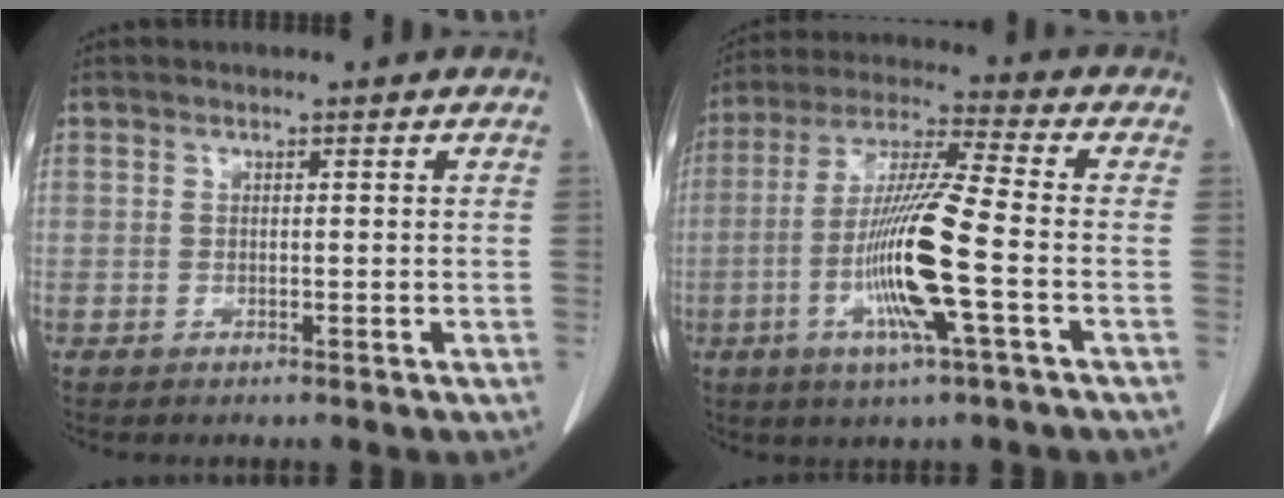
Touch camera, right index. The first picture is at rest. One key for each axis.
{"total": 13.6, "fx": -3.5, "fy": -0.2, "fz": 13.2, "tx": -0.266, "ty": -0.010, "tz": -0.074}